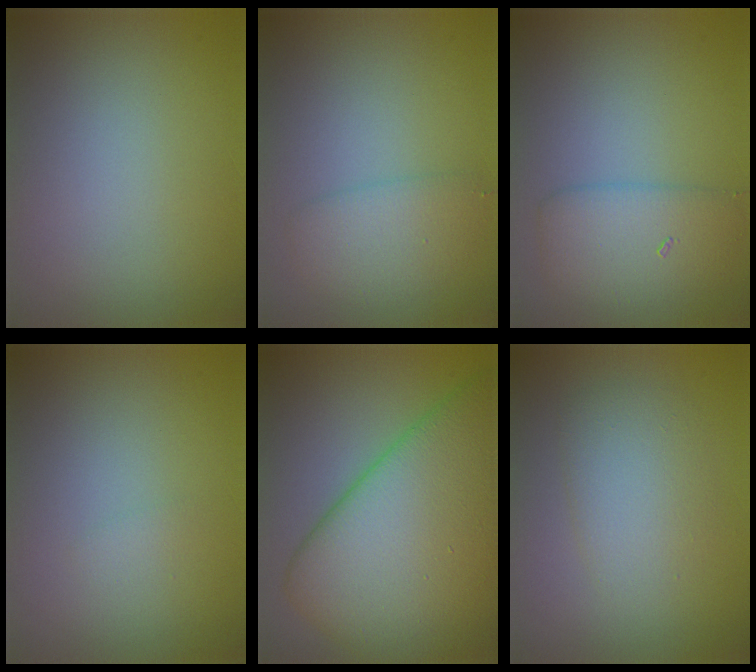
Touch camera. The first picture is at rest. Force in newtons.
{"total": 2.7, "press": 2.7, "slide": 0.1}
{"total": 3.6, "press": 3.6, "slide": 0.2}
{"total": 0.6, "press": 0.6, "slide": 0.0}
{"total": 12.2, "press": 12.2, "slide": 0.5}
{"total": 3.0, "press": 3.0, "slide": 0.1}